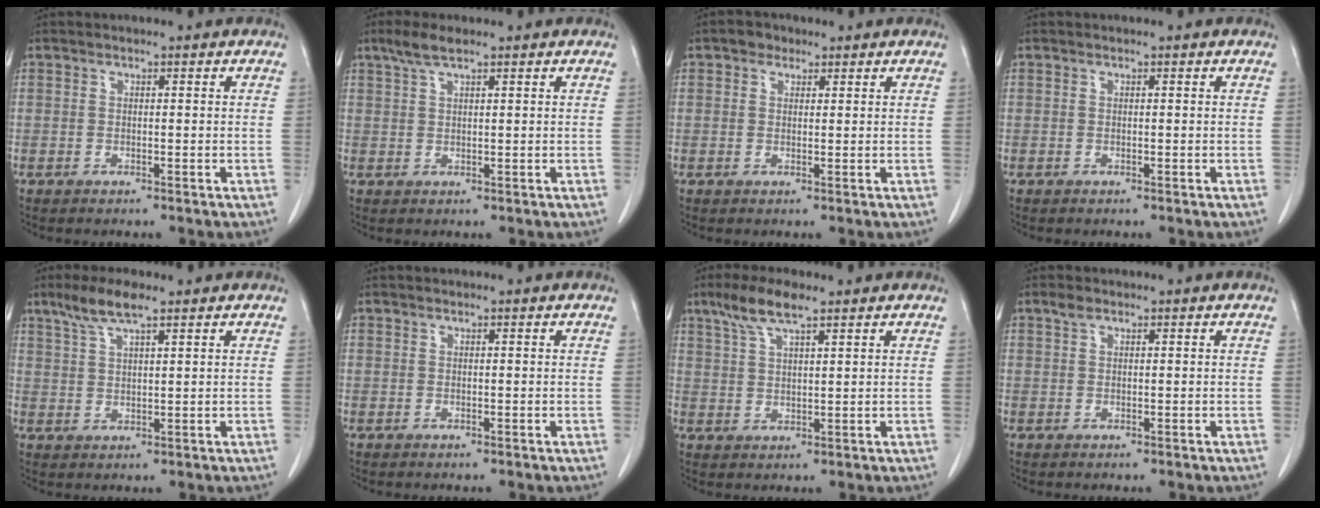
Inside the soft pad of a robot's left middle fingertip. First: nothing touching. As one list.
[{"total": 3.3, "force": [2.4, 0.5, 2.2], "torque": [-0.053, 0.010, 0.050]}, {"total": 2.1, "force": [1.2, 1.5, 0.6], "torque": [-0.011, 0.005, 0.016]}, {"total": 0.0}, {"total": 5.7, "force": [4.0, 0.8, 3.9], "torque": [-0.088, 0.011, 0.079]}, {"total": 0.0}, {"total": 6.4, "force": [4.4, 1.1, 4.5], "torque": [-0.101, 0.013, 0.086]}, {"total": 1.2, "force": [0.8, 0.6, 0.6], "torque": [-0.015, 0.010, 0.015]}]